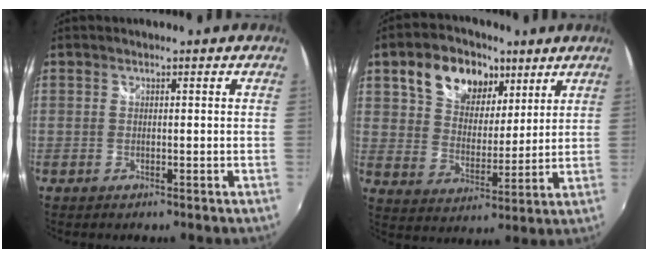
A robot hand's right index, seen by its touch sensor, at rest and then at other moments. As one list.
[{"total": 14.5, "force": [7.9, 9.4, 7.7], "torque": [-0.156, 0.038, 0.139]}]